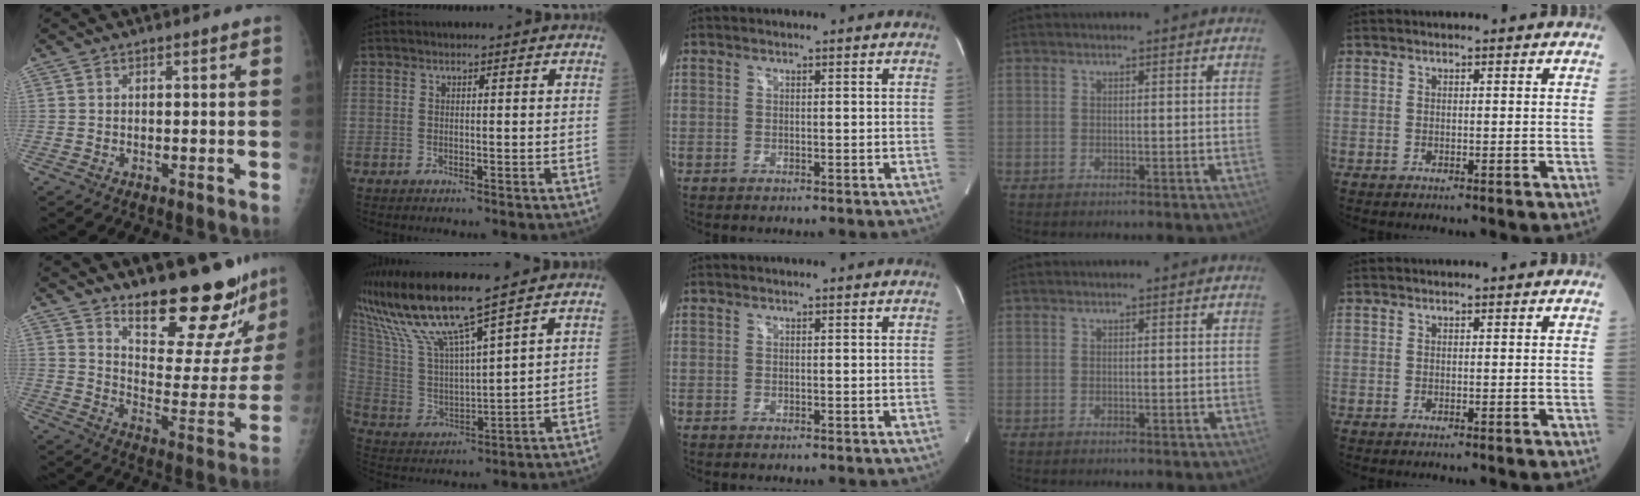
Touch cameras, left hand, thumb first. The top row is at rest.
{"thumb": {"total": 21.3, "force": [18.1, 5.2, 9.9], "torque": [-0.095, -0.155, 0.250]}, "index": {"total": 13.6, "force": [10.9, -0.7, 8.1], "torque": [-0.172, 0.003, 0.219]}}